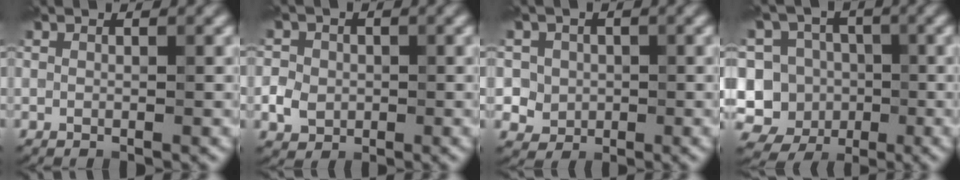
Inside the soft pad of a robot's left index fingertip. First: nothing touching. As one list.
[{"total": 2.8, "force": [-0.5, 2.5, 1.1], "torque": [-0.009, -0.002, -0.013]}, {"total": 5.0, "force": [1.1, 4.6, 1.7], "torque": [-0.024, 0.023, 0.006]}, {"total": 12.1, "force": [-1.6, 11.5, 3.4], "torque": [-0.097, 0.024, -0.045]}]